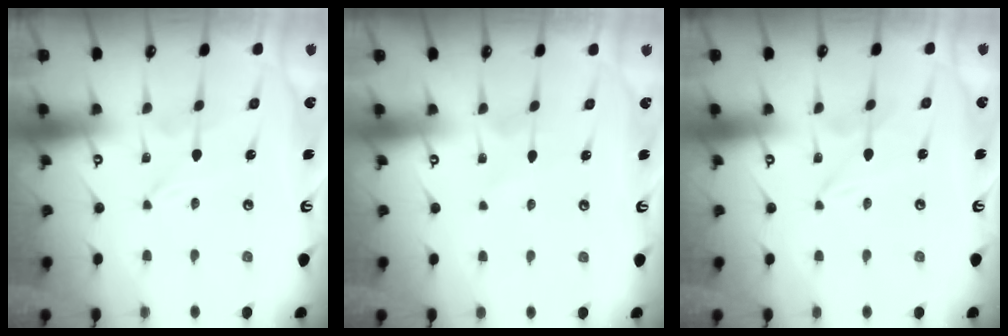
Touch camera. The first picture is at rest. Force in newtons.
{"total": 3.2, "press": 3.2, "slide": 0.5}
{"total": 0.0}